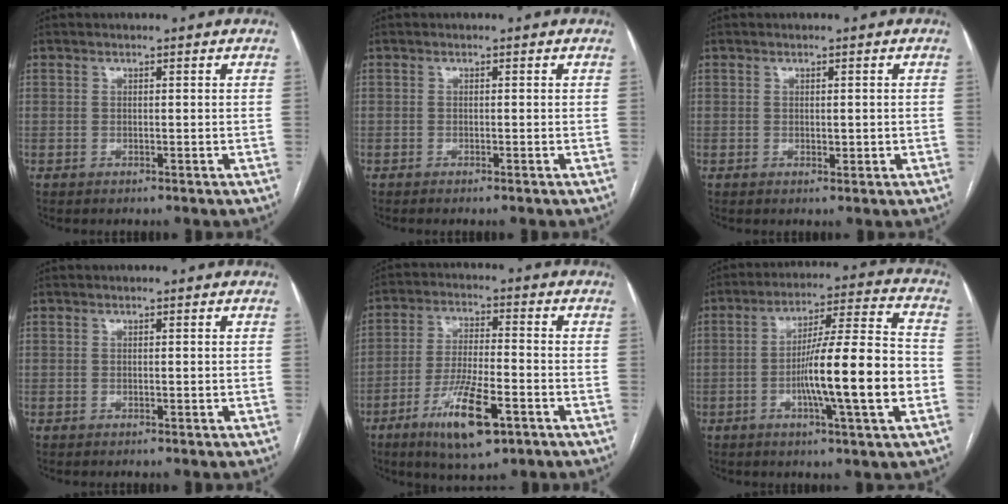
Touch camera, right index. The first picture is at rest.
{"total": 0.6, "force": [-0.5, -0.1, 0.4], "torque": [-0.006, 0.000, -0.009]}
{"total": 1.0, "force": [0.0, 0.5, 0.9], "torque": [-0.013, -0.003, 0.004]}
{"total": 0.0}
{"total": 11.8, "force": [-6.0, 2.7, 9.8], "torque": [-0.185, -0.015, -0.100]}
{"total": 15.7, "force": [-3.6, 0.4, 15.3], "torque": [-0.247, 0.006, -0.059]}